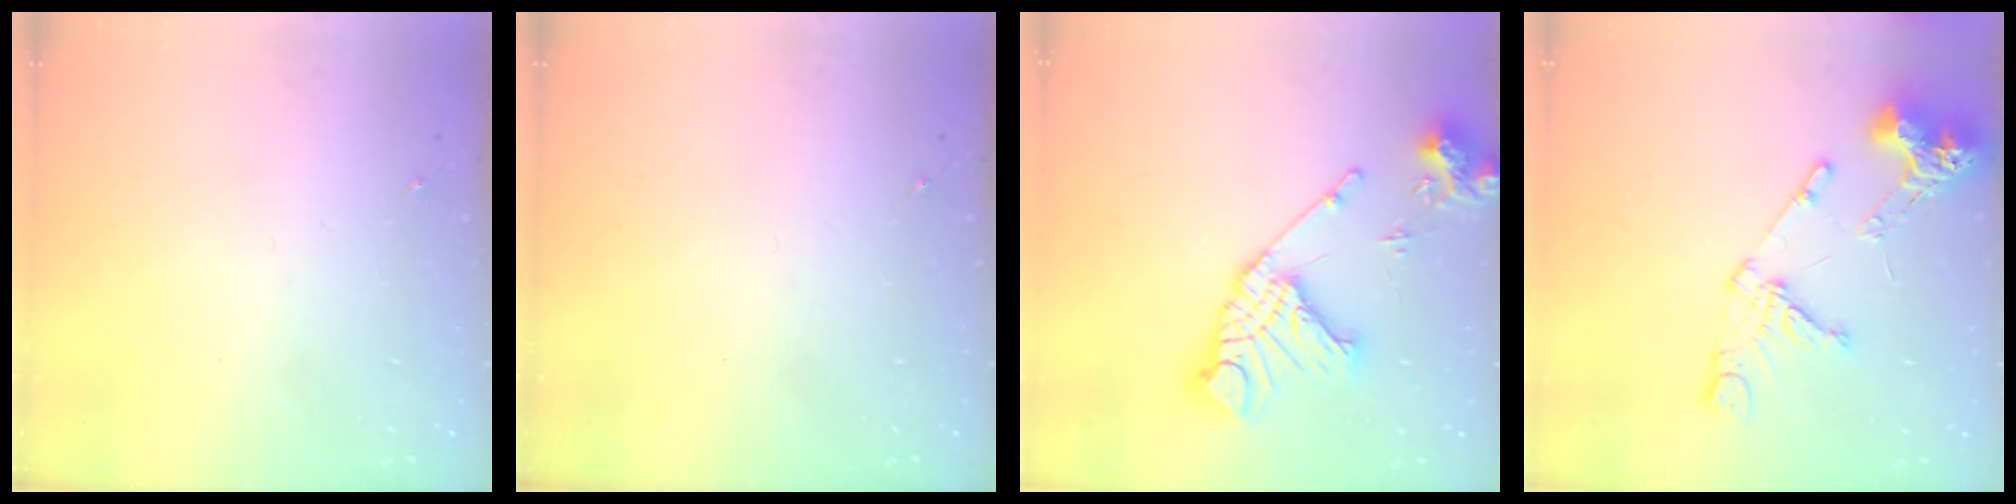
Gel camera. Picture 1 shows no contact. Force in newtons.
{"total": 0.0}
{"total": 19.0, "press": 18.8, "slide": 2.3}
{"total": 15.7, "press": 15.5, "slide": 1.9}